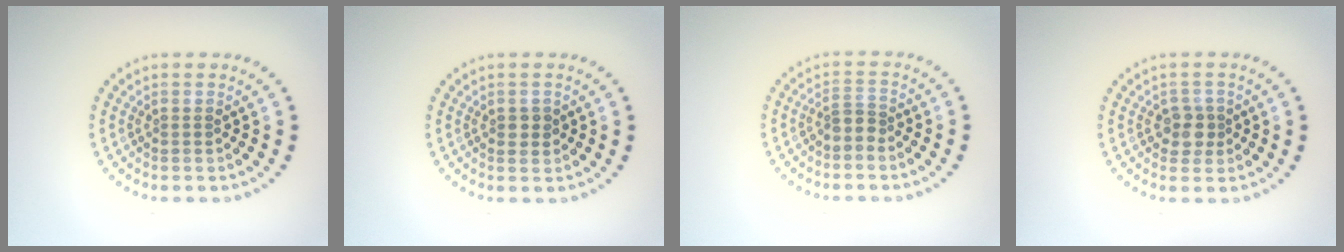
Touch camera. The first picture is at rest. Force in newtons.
{"total": 1.4, "press": 1.4, "slide": 0.0}
{"total": 1.8, "press": 1.3, "slide": 1.2}
{"total": 2.0, "press": 1.8, "slide": 0.9}